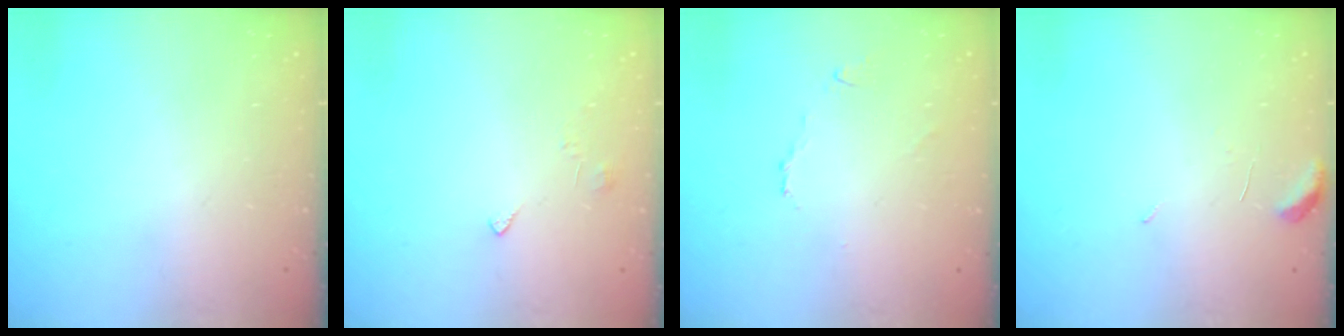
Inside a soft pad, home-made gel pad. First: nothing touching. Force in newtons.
{"total": 2.0, "press": 2.0, "slide": 0.4}
{"total": 2.7, "press": 2.6, "slide": 0.6}
{"total": 4.6, "press": 4.6, "slide": 0.5}